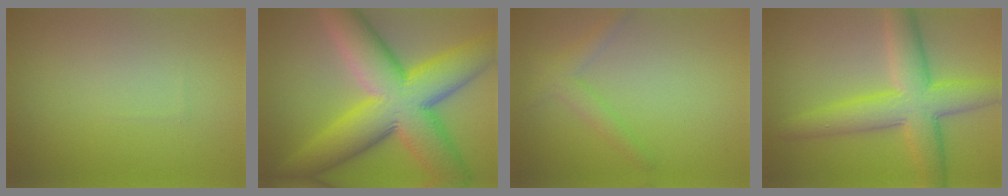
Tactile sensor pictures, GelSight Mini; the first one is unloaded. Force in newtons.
{"total": 14.3, "press": 14.3, "slide": 0.3}
{"total": 2.1, "press": 2.1, "slide": 0.1}
{"total": 7.6, "press": 7.6, "slide": 0.1}